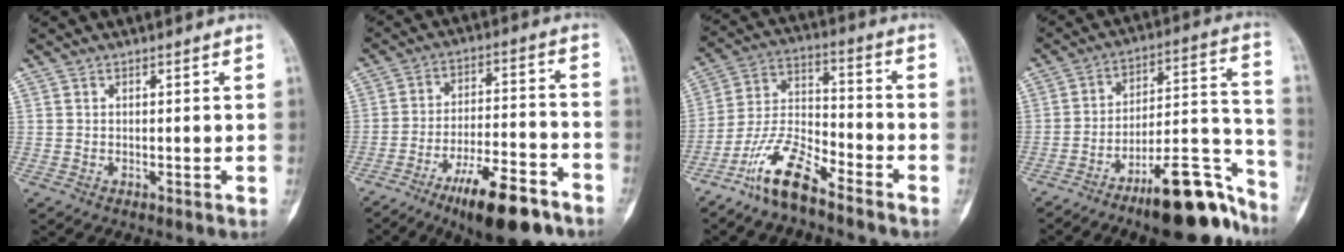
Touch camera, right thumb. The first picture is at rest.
{"total": 15.8, "force": [-10.2, 4.8, 11.1], "torque": [-0.169, 0.071, -0.162]}
{"total": 11.7, "force": [-8.6, 3.4, 7.2], "torque": [-0.149, 0.065, -0.173]}
{"total": 19.6, "force": [-13.6, 5.9, 12.8], "torque": [-0.131, 0.116, -0.212]}